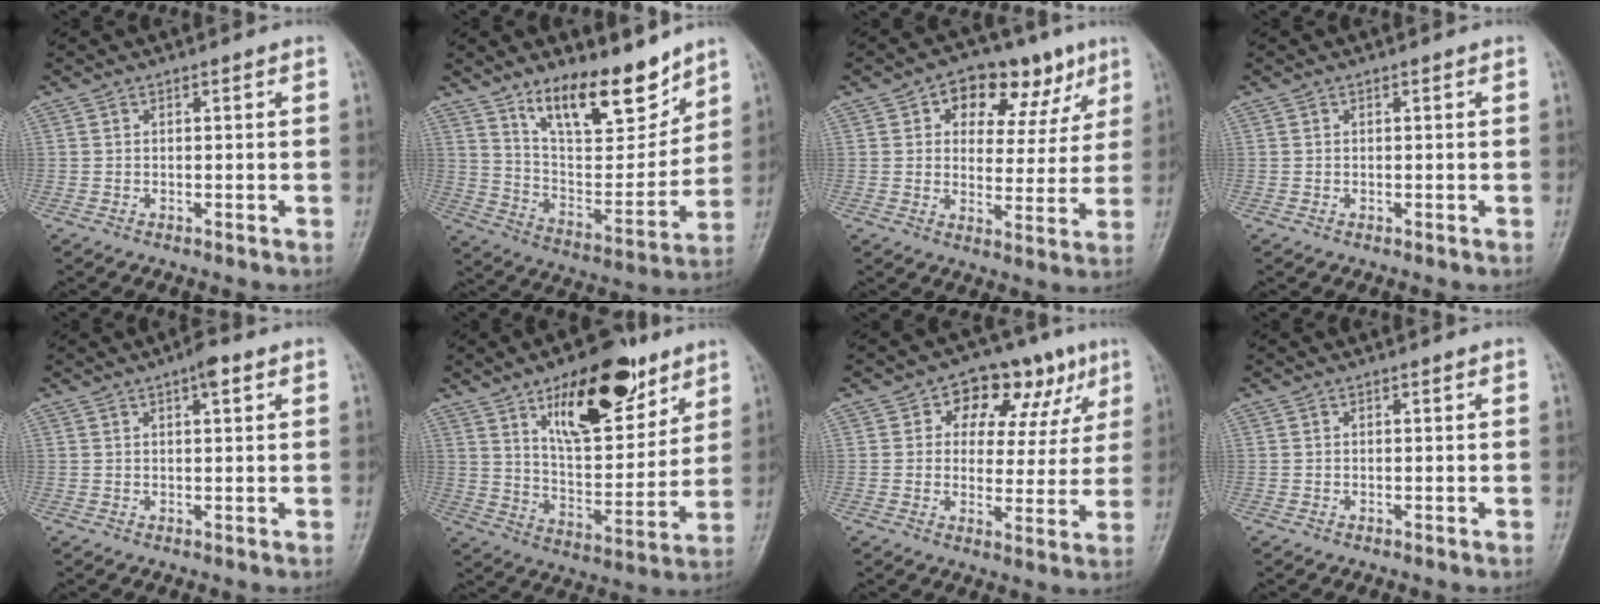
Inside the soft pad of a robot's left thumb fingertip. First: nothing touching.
{"total": 16.9, "force": [12.1, 6.3, 10.0], "torque": [-0.115, -0.085, 0.215]}
{"total": 14.2, "force": [6.8, 9.0, 8.6], "torque": [-0.062, -0.005, 0.098]}
{"total": 0.0}
{"total": 3.0, "force": [1.6, 0.9, 2.4], "torque": [-0.033, 0.002, 0.020]}
{"total": 20.1, "force": [11.3, 8.7, 14.1], "torque": [-0.166, -0.057, 0.187]}
{"total": 13.1, "force": [5.8, 8.9, 7.6], "torque": [-0.039, 0.001, 0.079]}
{"total": 0.0}